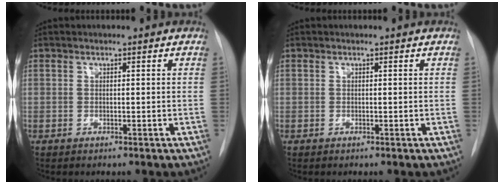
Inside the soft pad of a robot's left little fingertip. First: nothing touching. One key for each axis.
{"total": 0.0}